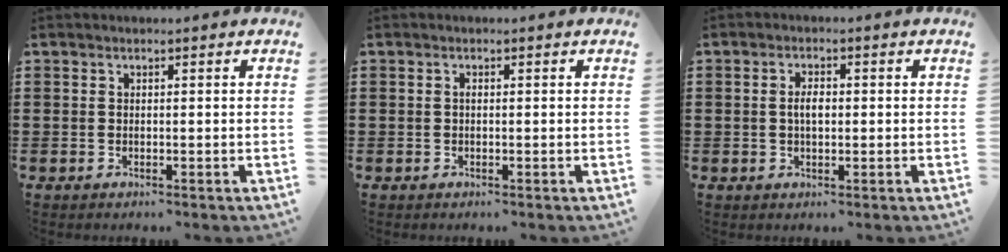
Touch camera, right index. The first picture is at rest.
{"total": 0.6, "force": [-0.1, 0.1, 0.5], "torque": [-0.013, -0.003, -0.001]}
{"total": 2.6, "force": [0.0, 1.1, 2.3], "torque": [-0.045, 0.004, -0.002]}